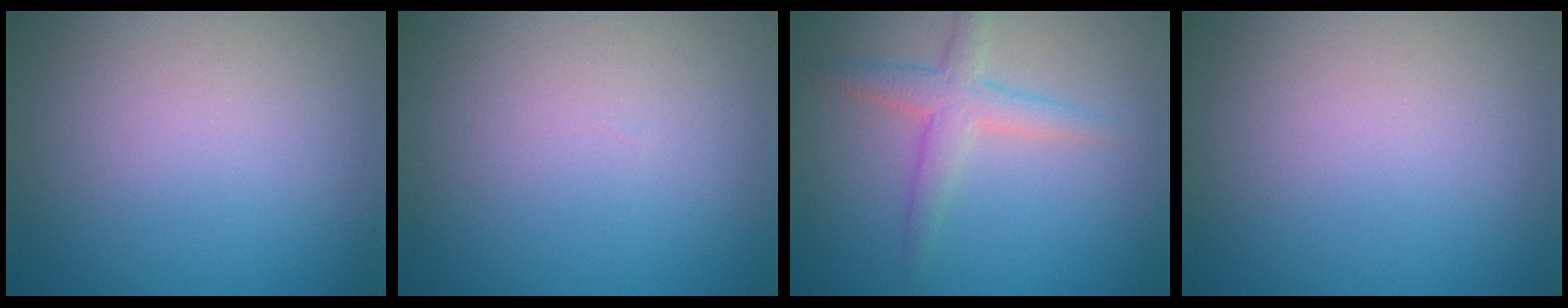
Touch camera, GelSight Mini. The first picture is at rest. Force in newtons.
{"total": 0.0}
{"total": 2.9, "press": 2.9, "slide": 0.1}
{"total": 0.0}